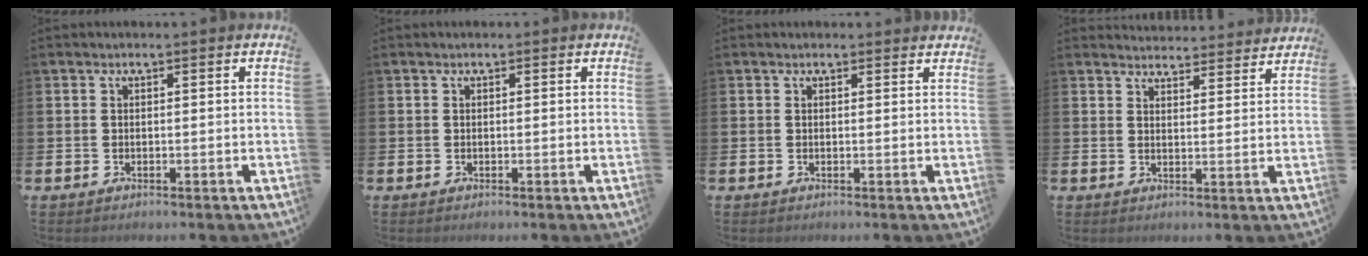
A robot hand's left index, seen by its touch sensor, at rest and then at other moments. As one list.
[{"total": 0.0}, {"total": 0.8, "force": [0.7, 0.3, 0.2], "torque": [0.004, 0.002, 0.011]}, {"total": 4.0, "force": [4.0, 0.6, -0.1], "torque": [0.007, -0.032, 0.068]}]